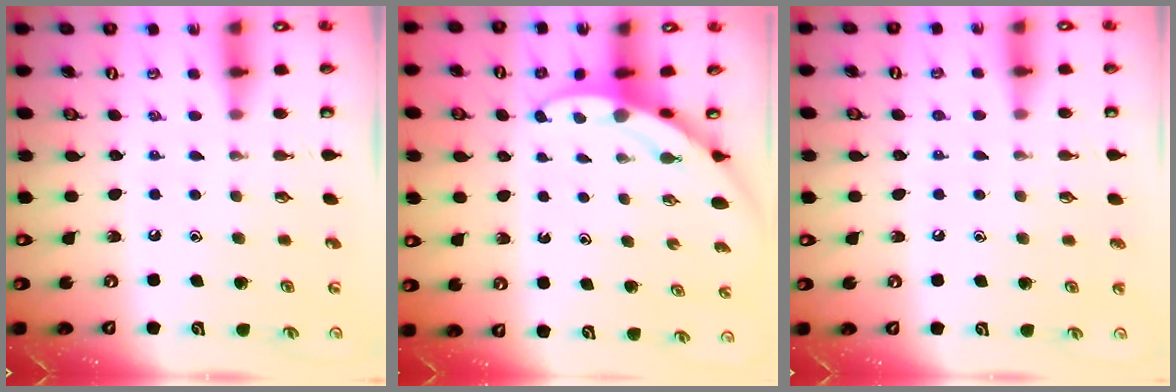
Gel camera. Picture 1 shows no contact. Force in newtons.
{"total": 3.2, "press": 3.1, "slide": 0.3}
{"total": 1.7, "press": 1.7, "slide": 0.1}